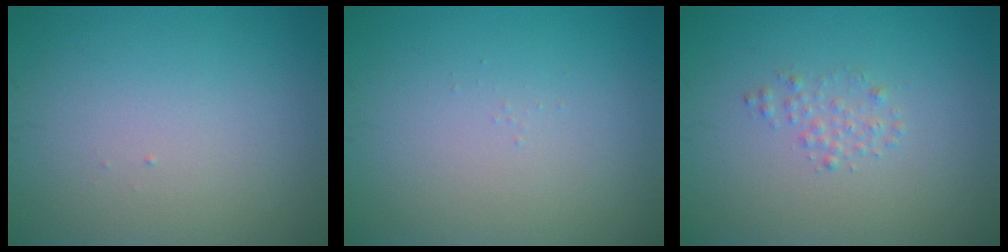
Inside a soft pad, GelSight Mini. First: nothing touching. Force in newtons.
{"total": 0.0}
{"total": 1.1, "press": 1.1, "slide": 0.1}